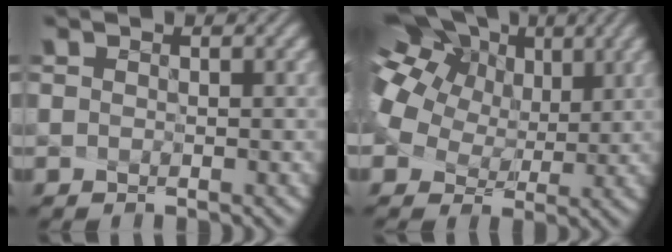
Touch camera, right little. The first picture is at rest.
{"total": 16.0, "force": [7.1, 10.9, 9.4], "torque": [-0.242, 0.040, 0.142]}